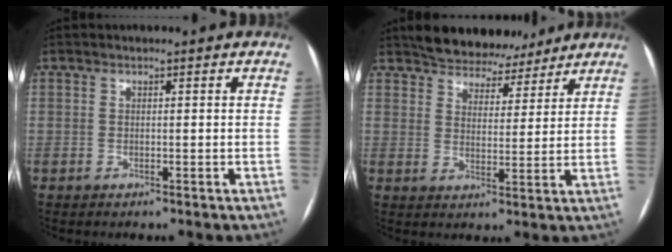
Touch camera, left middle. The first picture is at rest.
{"total": 10.2, "force": [9.0, 4.1, 2.5], "torque": [-0.024, 0.011, 0.128]}